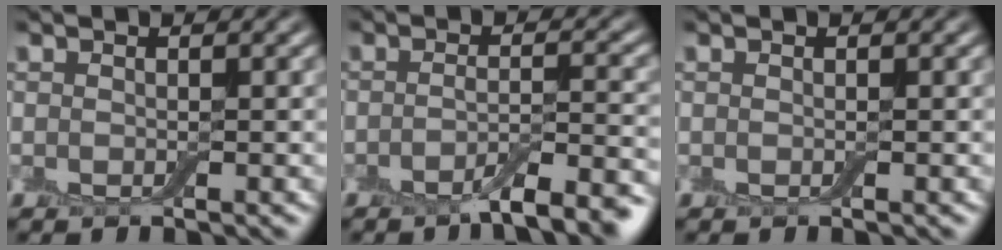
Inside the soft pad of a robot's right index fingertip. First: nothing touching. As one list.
[{"total": 4.8, "force": [-2.9, 1.1, 3.6], "torque": [-0.047, 0.003, -0.051]}, {"total": 0.0}]